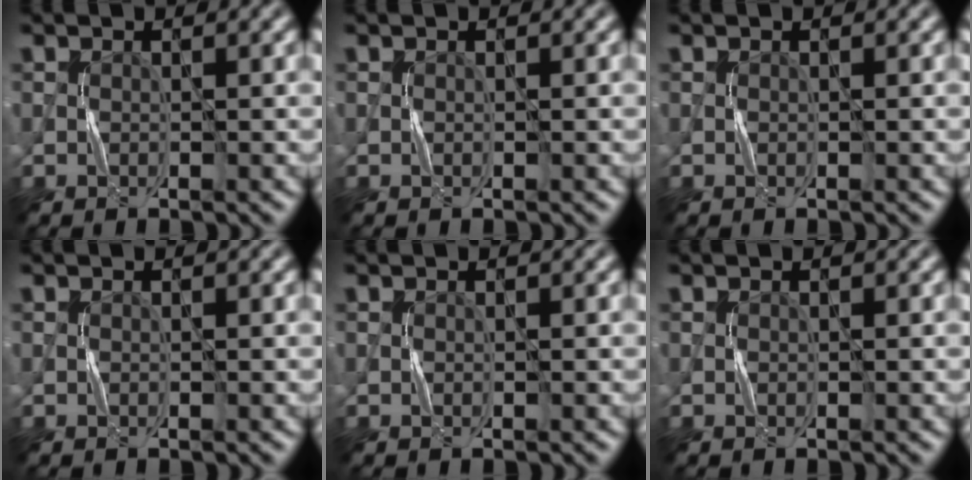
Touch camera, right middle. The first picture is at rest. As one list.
[{"total": 0.0}, {"total": 0.0}, {"total": 0.0}, {"total": 0.0}, {"total": 0.0}]